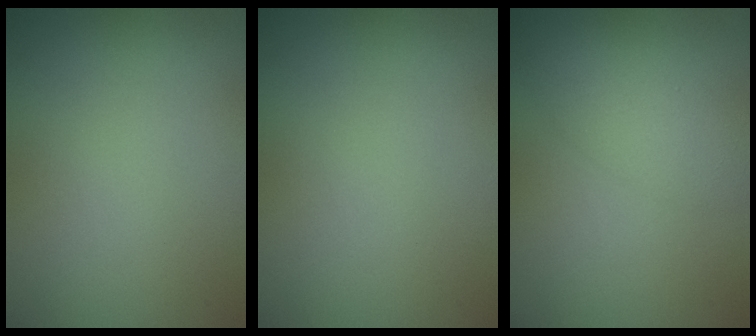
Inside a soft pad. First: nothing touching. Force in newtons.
{"total": 0.0}
{"total": 3.3, "press": 3.3, "slide": 0.1}